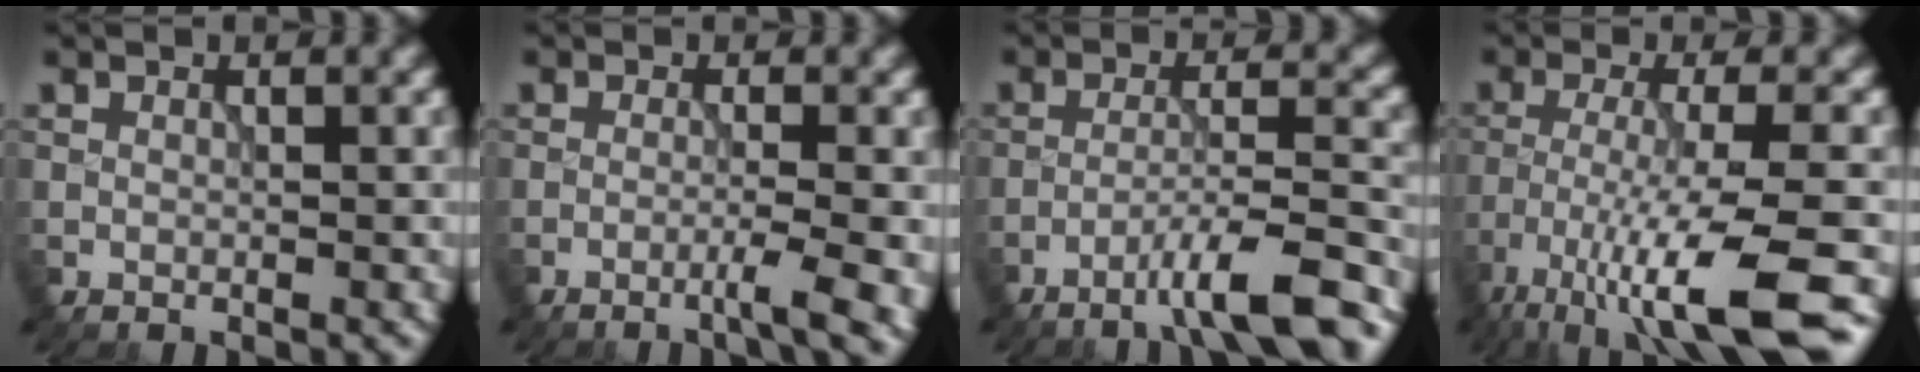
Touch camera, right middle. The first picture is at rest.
{"total": 3.5, "force": [-1.4, 0.6, 3.1], "torque": [-0.050, 0.004, -0.027]}
{"total": 7.8, "force": [-5.3, 1.0, 5.7], "torque": [-0.085, 0.013, -0.082]}
{"total": 10.2, "force": [-6.5, 1.9, 7.6], "torque": [-0.137, -0.006, -0.109]}